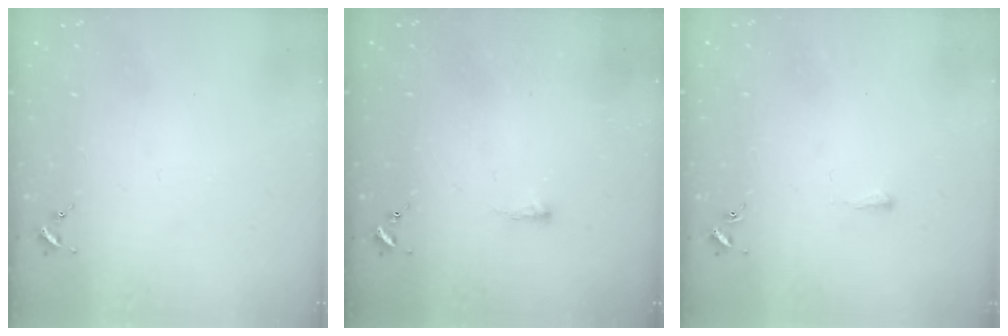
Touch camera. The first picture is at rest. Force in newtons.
{"total": 3.5, "press": 3.5, "slide": 0.6}
{"total": 1.9, "press": 1.8, "slide": 0.3}